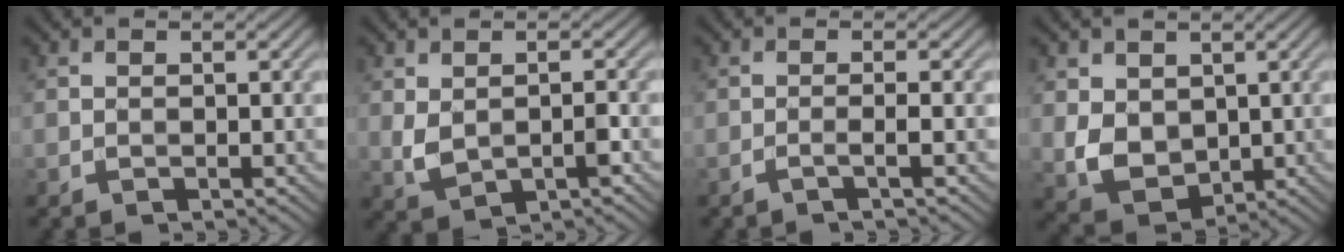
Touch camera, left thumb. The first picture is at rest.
{"total": 4.3, "force": [-0.7, 2.4, 3.5], "torque": [-0.076, -0.007, -0.005]}
{"total": 1.6, "force": [-0.6, 0.0, 1.5], "torque": [-0.022, 0.009, -0.025]}
{"total": 5.9, "force": [1.0, 4.6, 3.6], "torque": [-0.095, -0.012, 0.026]}